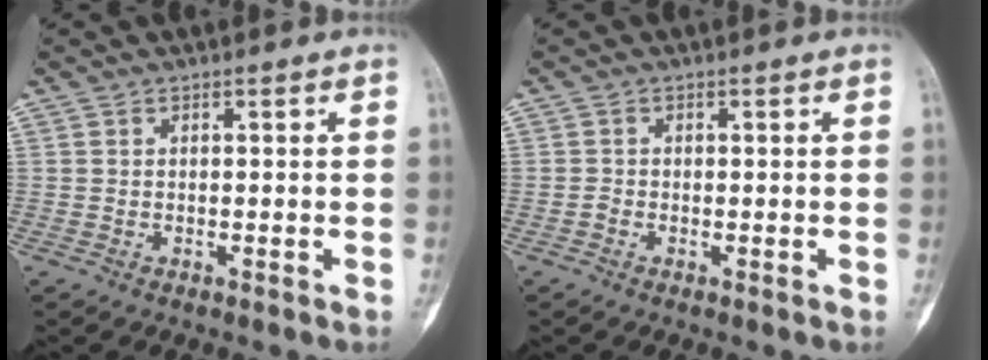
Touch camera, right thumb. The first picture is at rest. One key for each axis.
{"total": 0.8, "fx": -0.4, "fy": 0.6, "fz": 0.3, "tx": -0.004, "ty": 0.002, "tz": -0.012}